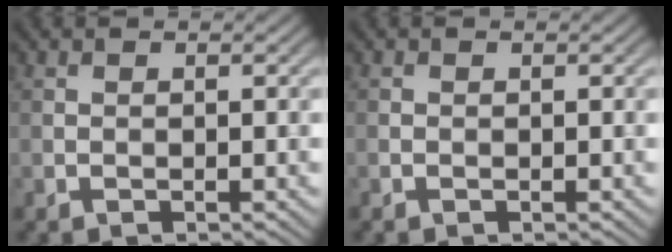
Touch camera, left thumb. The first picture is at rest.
{"total": 0.0}